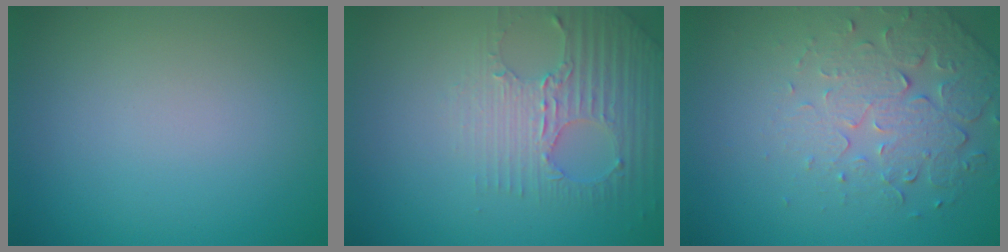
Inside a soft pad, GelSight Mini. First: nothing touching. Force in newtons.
{"total": 2.8, "press": 2.7, "slide": 0.9}
{"total": 5.1, "press": 3.7, "slide": 3.5}